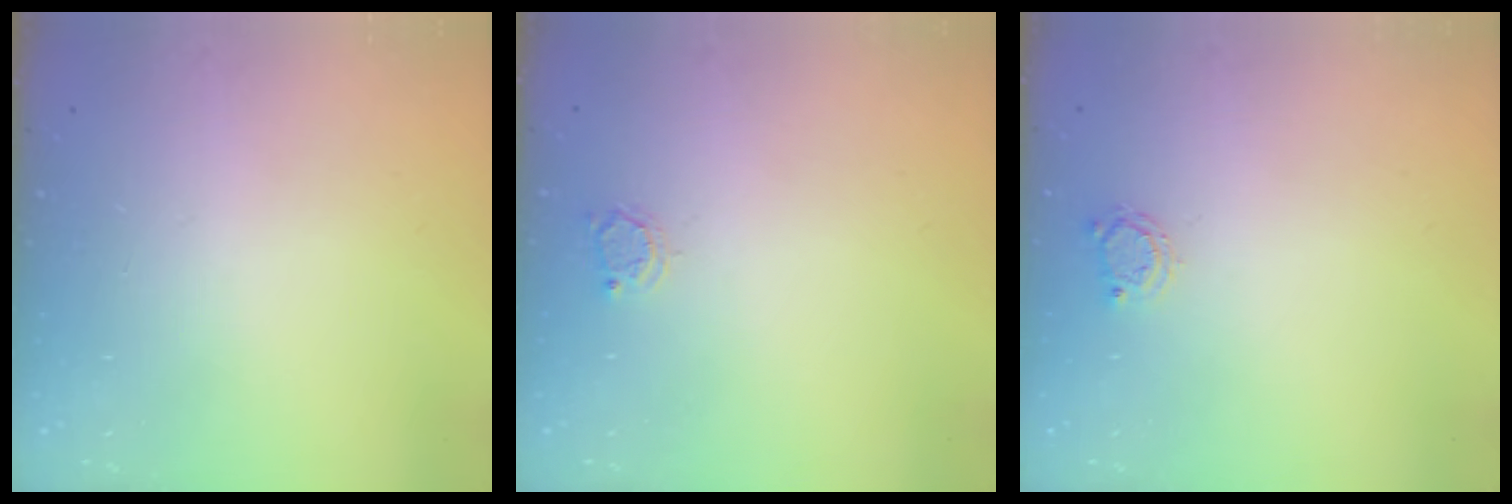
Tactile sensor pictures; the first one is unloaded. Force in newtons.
{"total": 2.9, "press": 2.9, "slide": 0.3}
{"total": 2.8, "press": 2.7, "slide": 0.4}